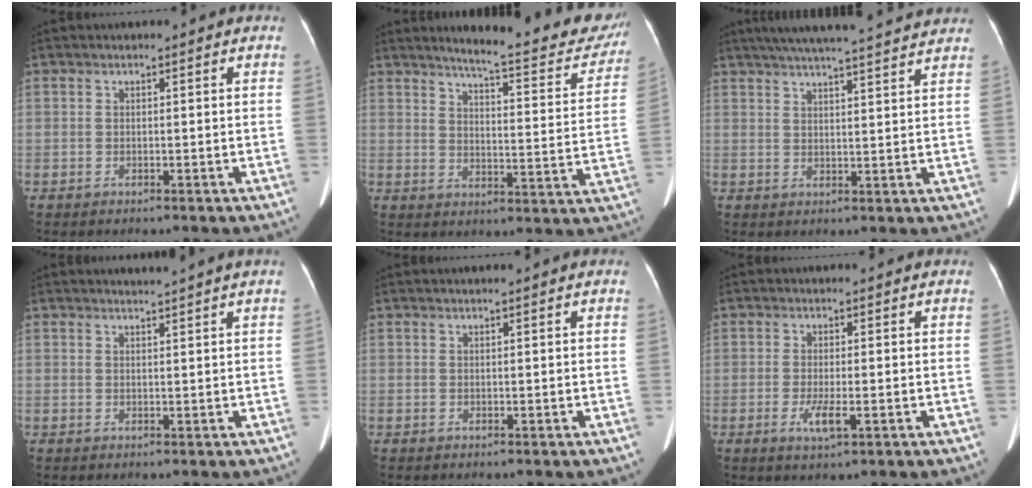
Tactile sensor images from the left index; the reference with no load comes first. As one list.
[{"total": 18.3, "force": [16.5, 2.4, 7.7], "torque": [-0.090, -0.054, 0.190]}, {"total": 19.0, "force": [17.0, 1.1, 8.4], "torque": [-0.139, 0.029, 0.222]}, {"total": 1.9, "force": [1.7, -0.9, 0.3], "torque": [-0.011, -0.007, 0.031]}, {"total": 1.1, "force": [1.0, -0.2, 0.6], "torque": [-0.015, 0.009, 0.015]}, {"total": 3.1, "force": [-0.9, 0.5, 2.9], "torque": [-0.056, -0.007, -0.014]}]